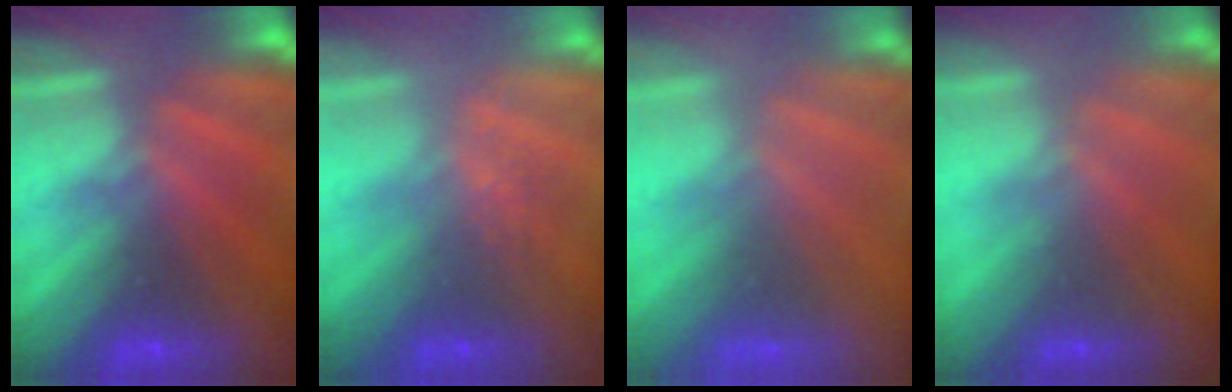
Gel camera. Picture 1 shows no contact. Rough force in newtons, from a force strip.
{"total": 2.7}
{"total": 7.4}
{"total": 2.2}